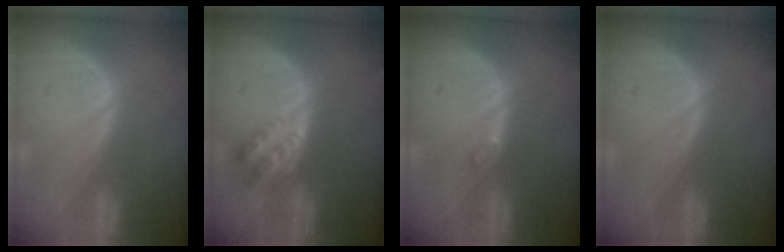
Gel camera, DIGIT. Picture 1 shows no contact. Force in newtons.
{"total": 4.6, "press": 3.9, "slide": 2.5}
{"total": 1.2, "press": 1.1, "slide": 0.2}
{"total": 0.0}